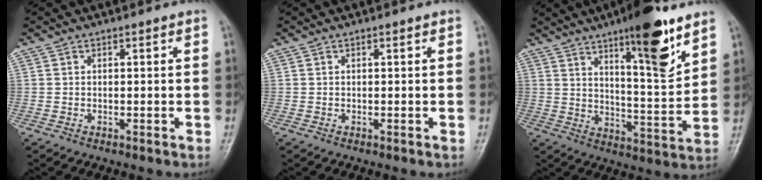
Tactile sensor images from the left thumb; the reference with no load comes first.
{"total": 0.0}
{"total": 15.7, "force": [9.6, 3.6, 12.0], "torque": [-0.156, -0.061, 0.150]}